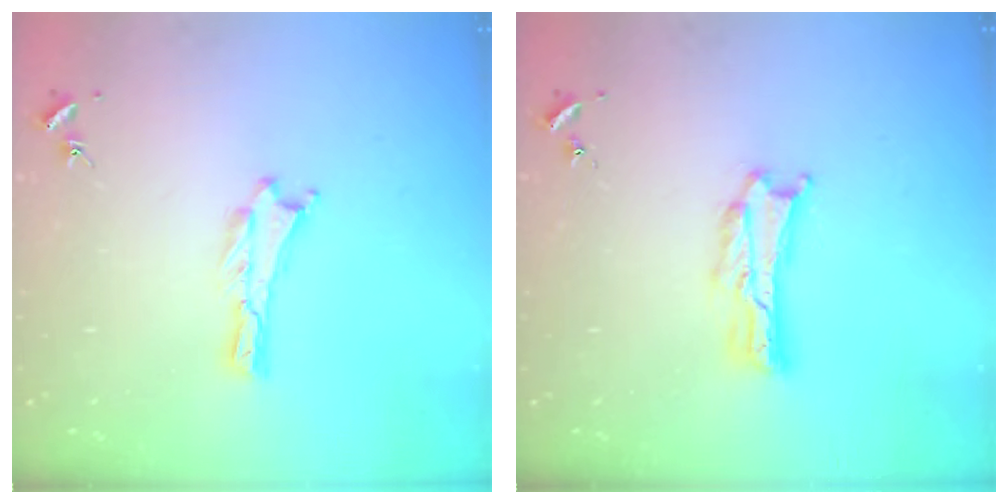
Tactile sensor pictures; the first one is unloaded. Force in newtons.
{"total": 1.7, "press": 1.7, "slide": 0.3}